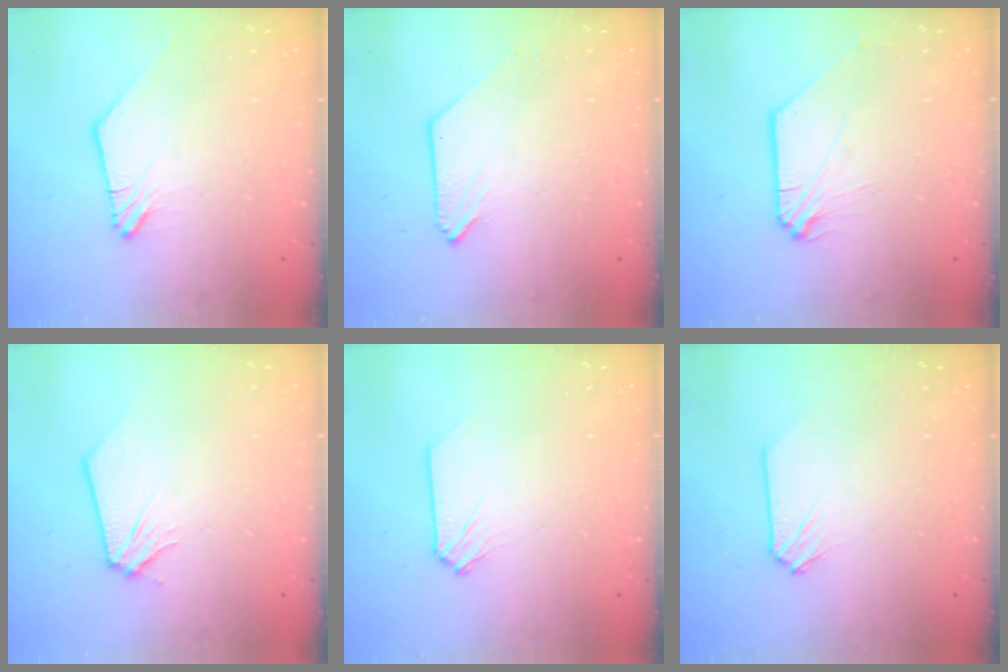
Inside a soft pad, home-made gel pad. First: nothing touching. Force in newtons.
{"total": 0.0}
{"total": 0.9, "press": 0.9, "slide": 0.1}
{"total": 0.0}
{"total": 0.0}
{"total": 0.0}